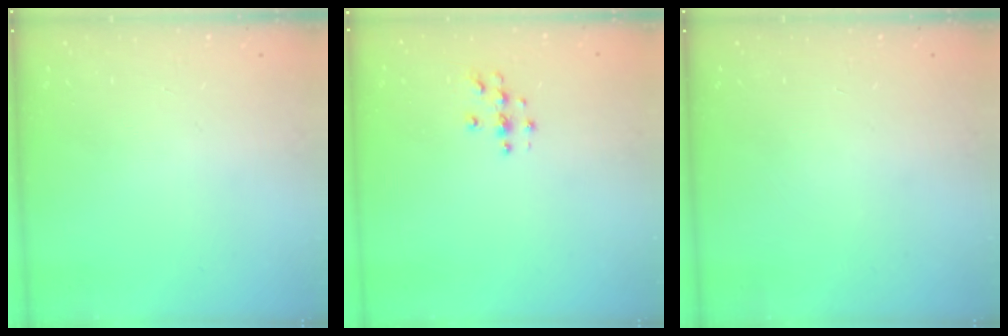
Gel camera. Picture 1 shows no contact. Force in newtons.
{"total": 3.6, "press": 3.6, "slide": 0.4}
{"total": 0.0}